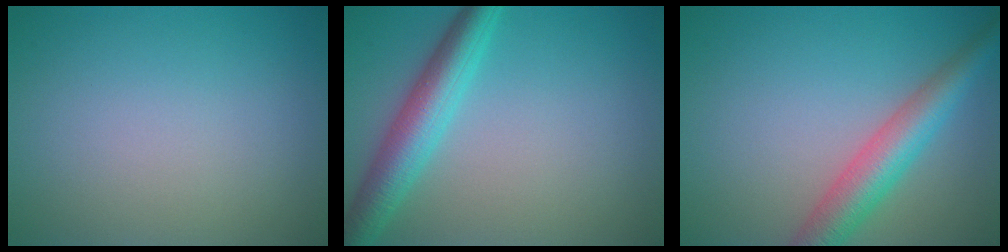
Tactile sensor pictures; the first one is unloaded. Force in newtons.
{"total": 5.0, "press": 5.0, "slide": 0.2}
{"total": 5.1, "press": 5.1, "slide": 0.1}